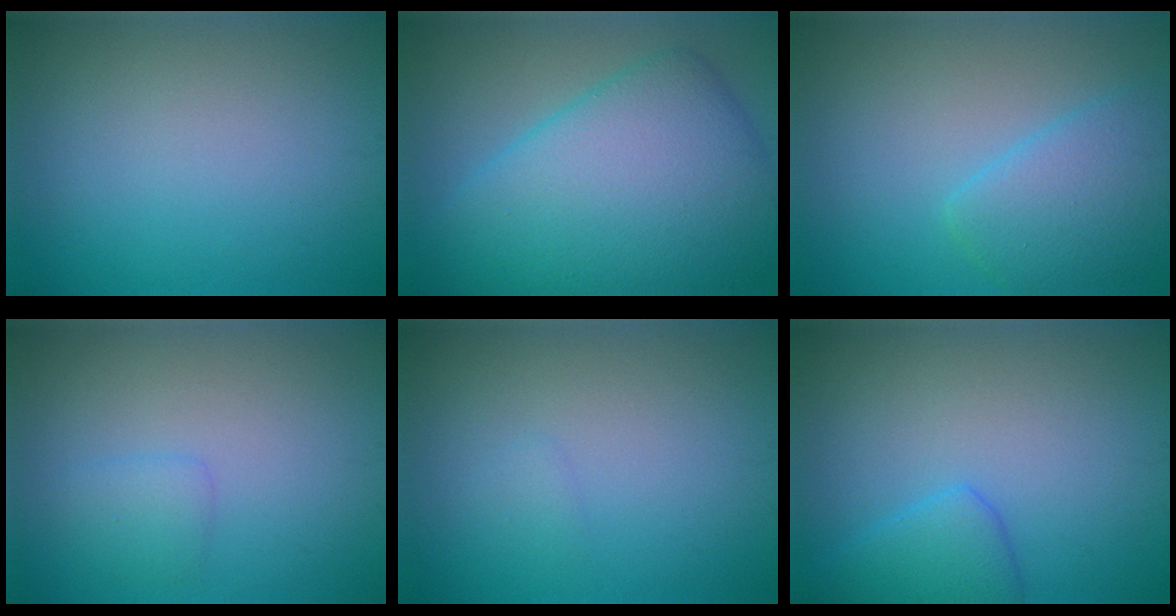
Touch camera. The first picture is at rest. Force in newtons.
{"total": 11.6, "press": 11.6, "slide": 0.2}
{"total": 4.2, "press": 4.2, "slide": 0.3}
{"total": 1.4, "press": 1.4, "slide": 0.1}
{"total": 0.5, "press": 0.5, "slide": 0.0}
{"total": 2.8, "press": 2.7, "slide": 0.2}